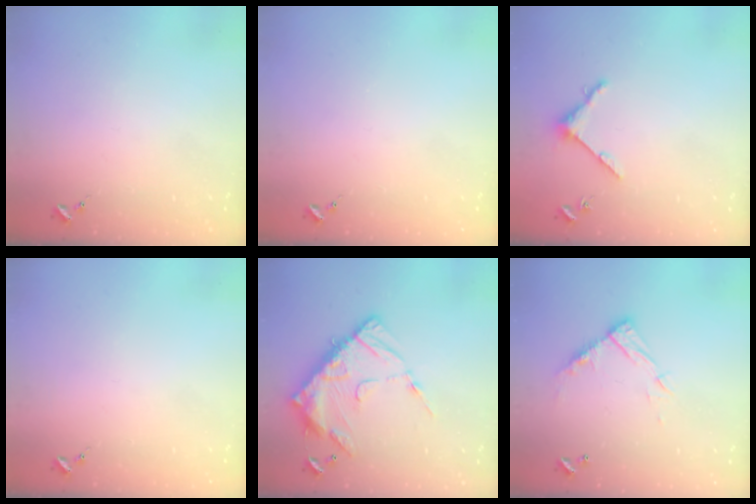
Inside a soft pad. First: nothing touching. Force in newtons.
{"total": 0.0}
{"total": 4.8, "press": 4.8, "slide": 0.6}
{"total": 0.0}
{"total": 16.0, "press": 15.9, "slide": 1.5}
{"total": 11.4, "press": 11.4, "slide": 0.7}